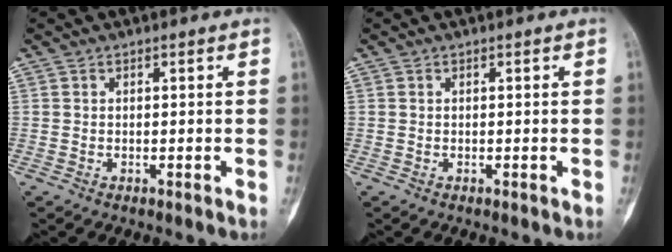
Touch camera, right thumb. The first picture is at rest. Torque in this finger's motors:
{"motor_torque": [0.07, 0.05, 0.12, 0.04, 0.00]}